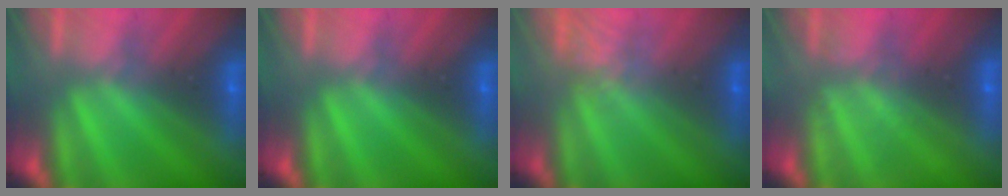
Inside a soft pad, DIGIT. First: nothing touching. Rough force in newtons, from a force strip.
{"total": 0.0}
{"total": 1.7}
{"total": 1.8}